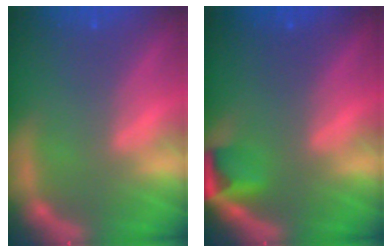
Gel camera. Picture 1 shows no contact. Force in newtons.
{"total": 2.9}